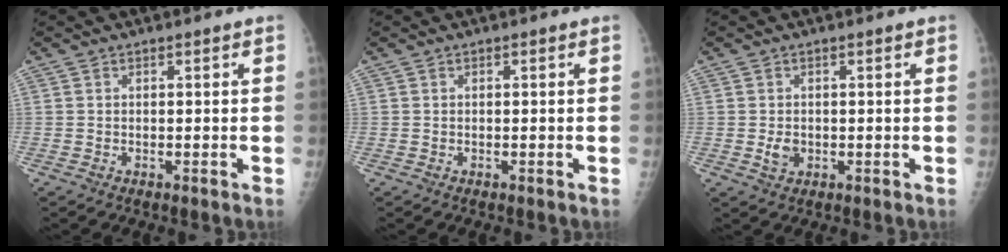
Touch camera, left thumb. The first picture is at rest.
{"total": 0.0}
{"total": 2.2, "force": [-0.1, 1.7, 1.4], "torque": [-0.020, -0.001, 0.001]}